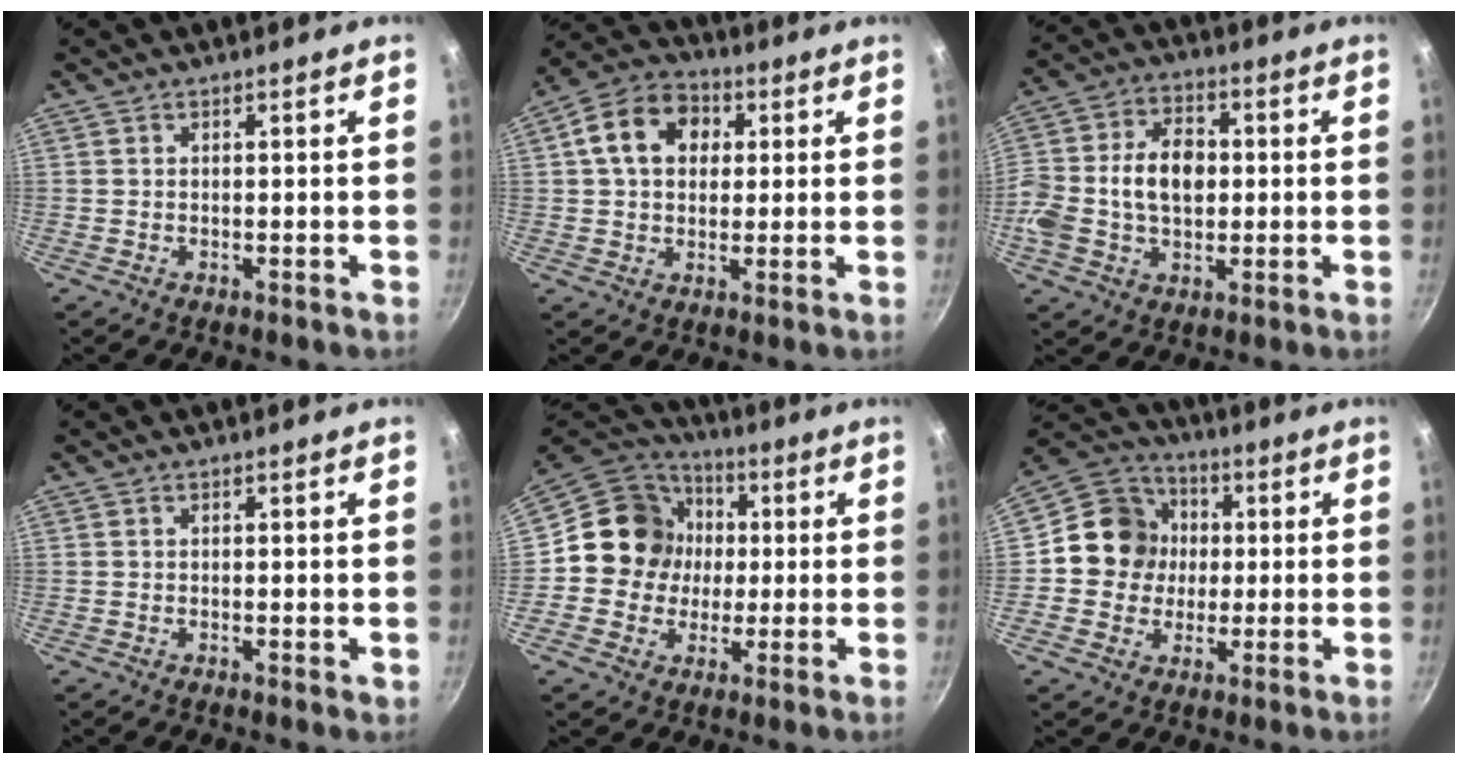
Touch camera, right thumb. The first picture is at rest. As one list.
[{"total": 11.9, "force": [2.8, 9.0, 7.2], "torque": [-0.097, 0.018, 0.032]}, {"total": 14.8, "force": [-0.1, 10.2, 10.6], "torque": [-0.192, 0.028, -0.015]}, {"total": 0.7, "force": [0.1, 0.2, 0.6], "torque": [-0.008, -0.001, 0.000]}, {"total": 14.1, "force": [0.7, 13.0, 5.3], "torque": [-0.056, 0.025, -0.002]}, {"total": 12.1, "force": [0.5, 11.2, 4.5], "torque": [-0.040, 0.023, -0.011]}]